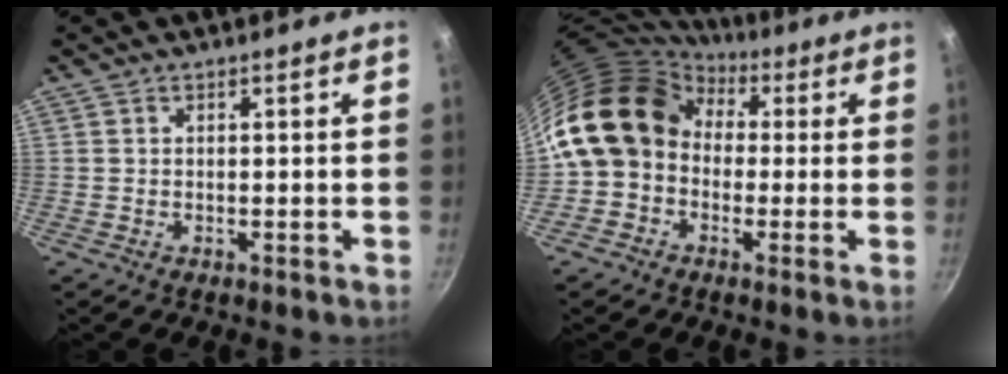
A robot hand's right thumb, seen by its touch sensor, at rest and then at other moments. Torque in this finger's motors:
{"motor_torque": [1.42, 1.42, 0.91, -0.68, 0.43]}